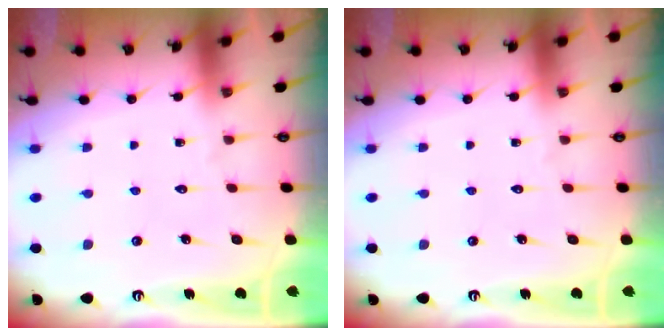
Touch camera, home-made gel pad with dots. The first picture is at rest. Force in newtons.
{"total": 0.0}